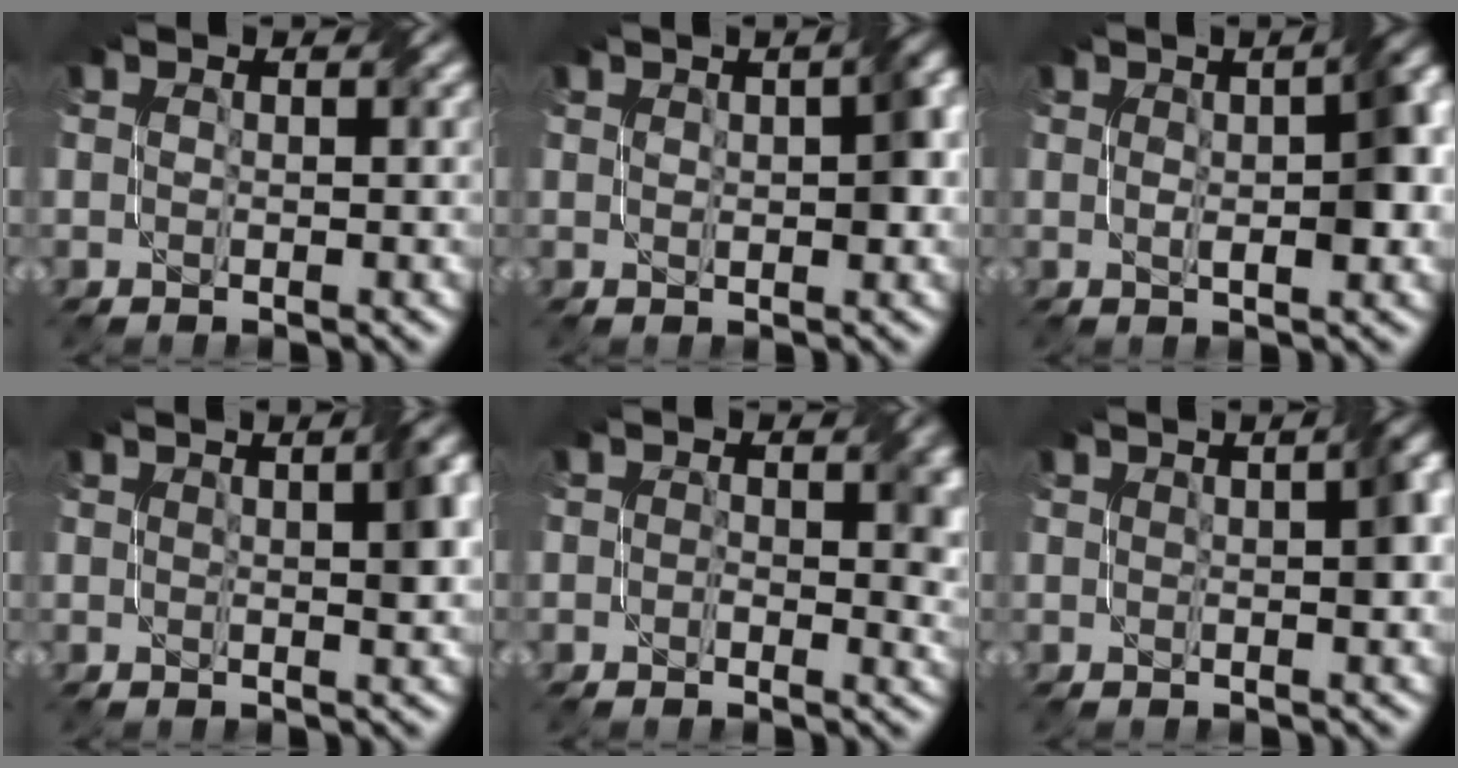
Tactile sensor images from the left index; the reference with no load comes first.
{"total": 3.9, "force": [0.6, 1.5, 3.6], "torque": [-0.049, 0.013, 0.010]}
{"total": 6.5, "force": [0.6, 2.1, 6.1], "torque": [-0.079, 0.014, 0.008]}
{"total": 5.2, "force": [1.3, 1.7, 4.7], "torque": [-0.035, 0.019, 0.015]}
{"total": 3.6, "force": [0.3, 2.1, 2.9], "torque": [-0.028, -0.001, -0.002]}
{"total": 3.5, "force": [0.6, 0.9, 3.4], "torque": [-0.041, 0.015, 0.009]}